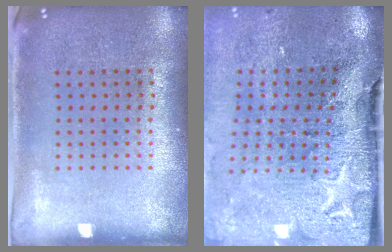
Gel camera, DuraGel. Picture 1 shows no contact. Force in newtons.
{"total": 4.5, "press": 3.5, "slide": 2.7}